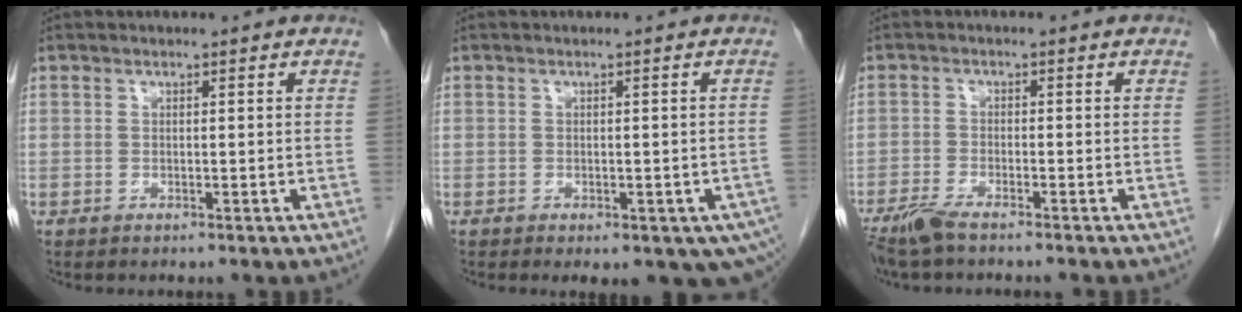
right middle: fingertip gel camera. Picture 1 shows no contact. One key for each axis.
{"total": 10.9, "fx": -6.1, "fy": 5.2, "fz": 7.4, "tx": -0.077, "ty": -0.014, "tz": -0.069}
{"total": 4.8, "fx": -3.9, "fy": 0.5, "fz": 2.8, "tx": -0.056, "ty": -0.012, "tz": -0.074}